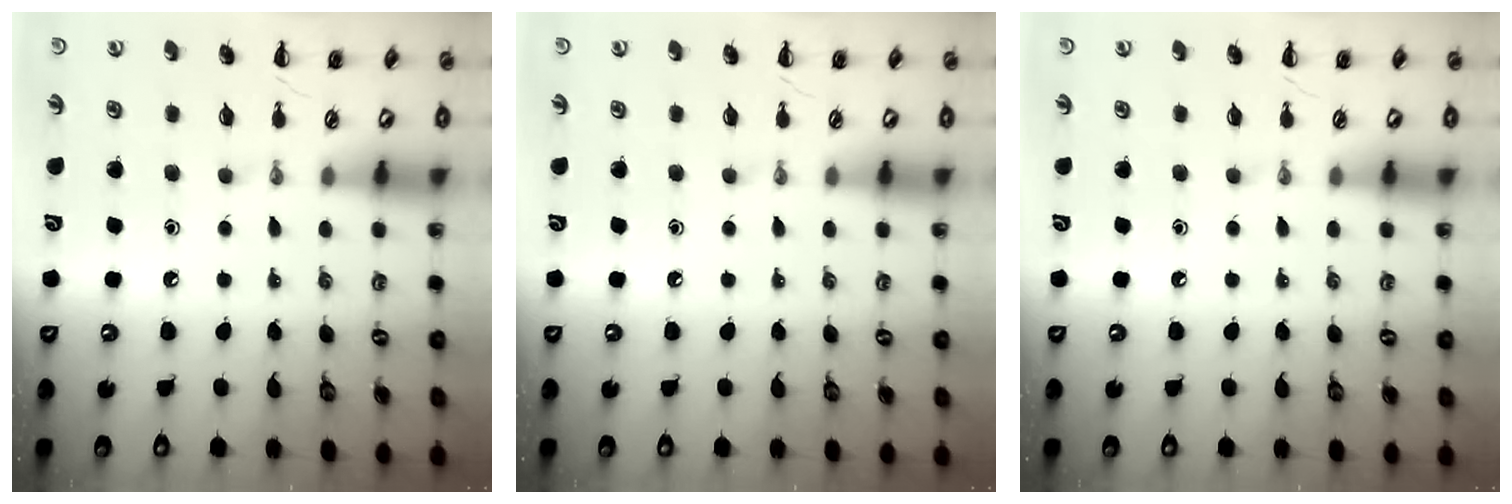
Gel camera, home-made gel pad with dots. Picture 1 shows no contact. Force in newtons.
{"total": 0.0}
{"total": 0.0}